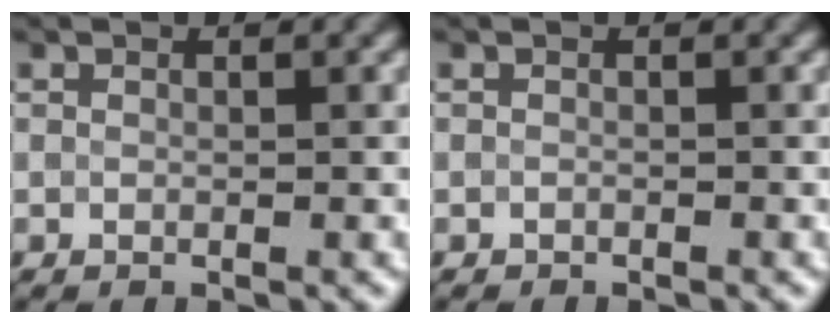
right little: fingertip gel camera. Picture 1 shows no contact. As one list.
[{"total": 0.9, "force": [-0.6, -0.4, -0.5], "torque": [0.005, 0.000, -0.002]}]